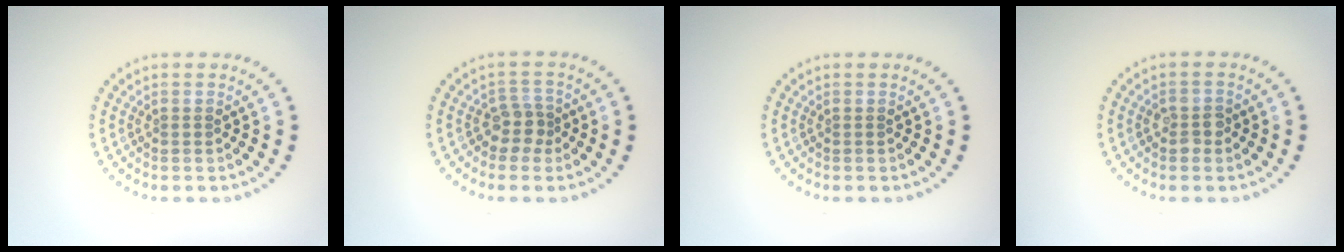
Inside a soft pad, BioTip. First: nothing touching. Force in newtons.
{"total": 2.2, "press": 1.7, "slide": 1.4}
{"total": 0.0}
{"total": 1.8, "press": 1.8, "slide": 0.3}